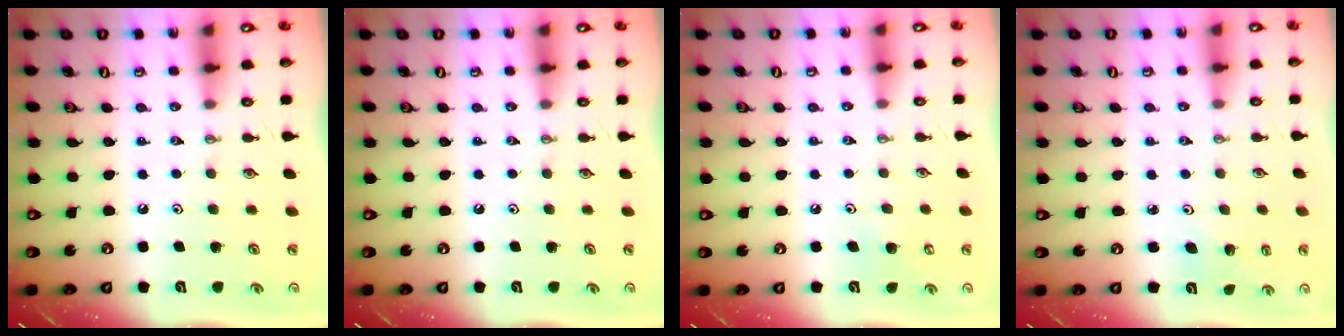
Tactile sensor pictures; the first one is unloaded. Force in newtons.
{"total": 0.0}
{"total": 5.1, "press": 5.1, "slide": 0.5}
{"total": 2.4, "press": 2.2, "slide": 1.0}